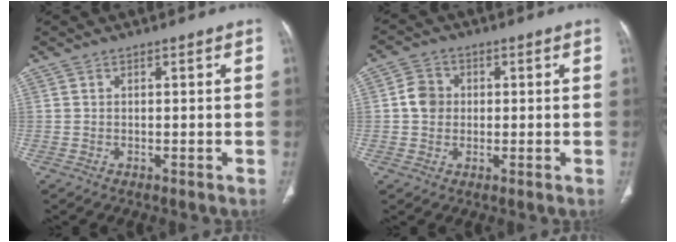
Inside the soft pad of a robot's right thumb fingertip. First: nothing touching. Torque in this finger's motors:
{"motor_torque": [0.36, 1.18, 0.68, -0.53, -0.01]}